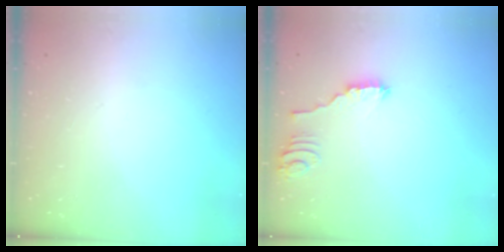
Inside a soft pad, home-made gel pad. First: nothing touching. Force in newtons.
{"total": 2.3, "press": 2.3, "slide": 0.2}